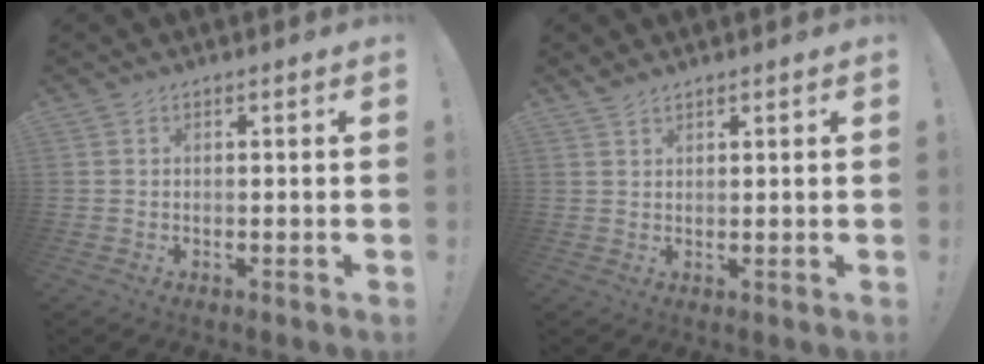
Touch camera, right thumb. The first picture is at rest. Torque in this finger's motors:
{"motor_torque": [-0.14, -0.16, 0.02, 0.00, 0.08]}